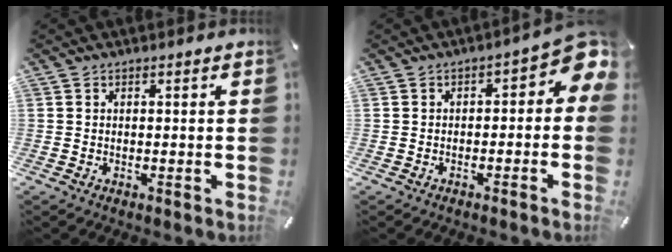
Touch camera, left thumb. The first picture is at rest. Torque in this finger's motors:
{"motor_torque": [0.31, 0.30, 0.53, 0.16, 0.03]}